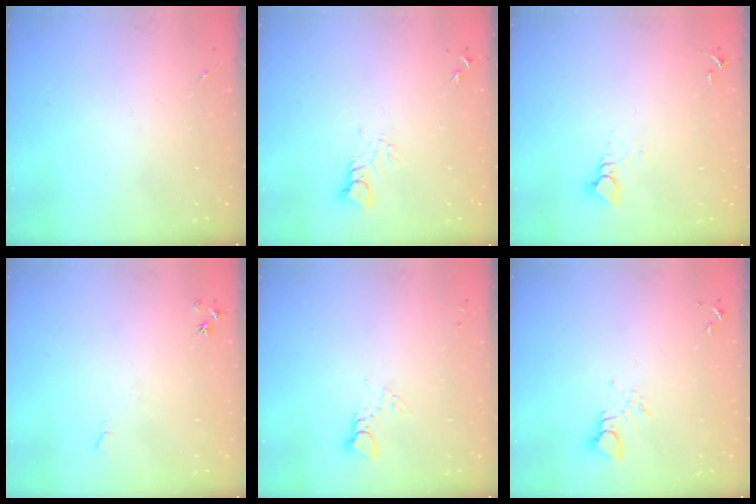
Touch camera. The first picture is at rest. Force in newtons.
{"total": 3.5, "press": 3.5, "slide": 0.2}
{"total": 3.9, "press": 3.9, "slide": 0.2}
{"total": 4.7, "press": 4.7, "slide": 0.7}
{"total": 2.9, "press": 2.9, "slide": 0.2}
{"total": 3.8, "press": 3.7, "slide": 0.4}